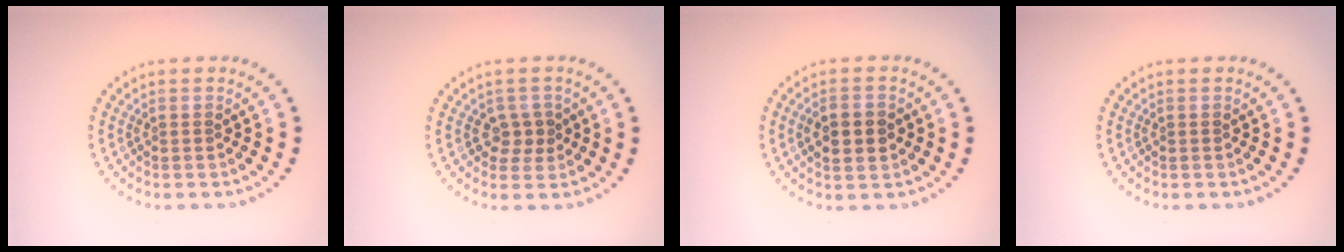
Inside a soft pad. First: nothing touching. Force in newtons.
{"total": 1.8, "press": 1.6, "slide": 0.8}
{"total": 3.6, "press": 3.6, "slide": 0.0}
{"total": 0.0}